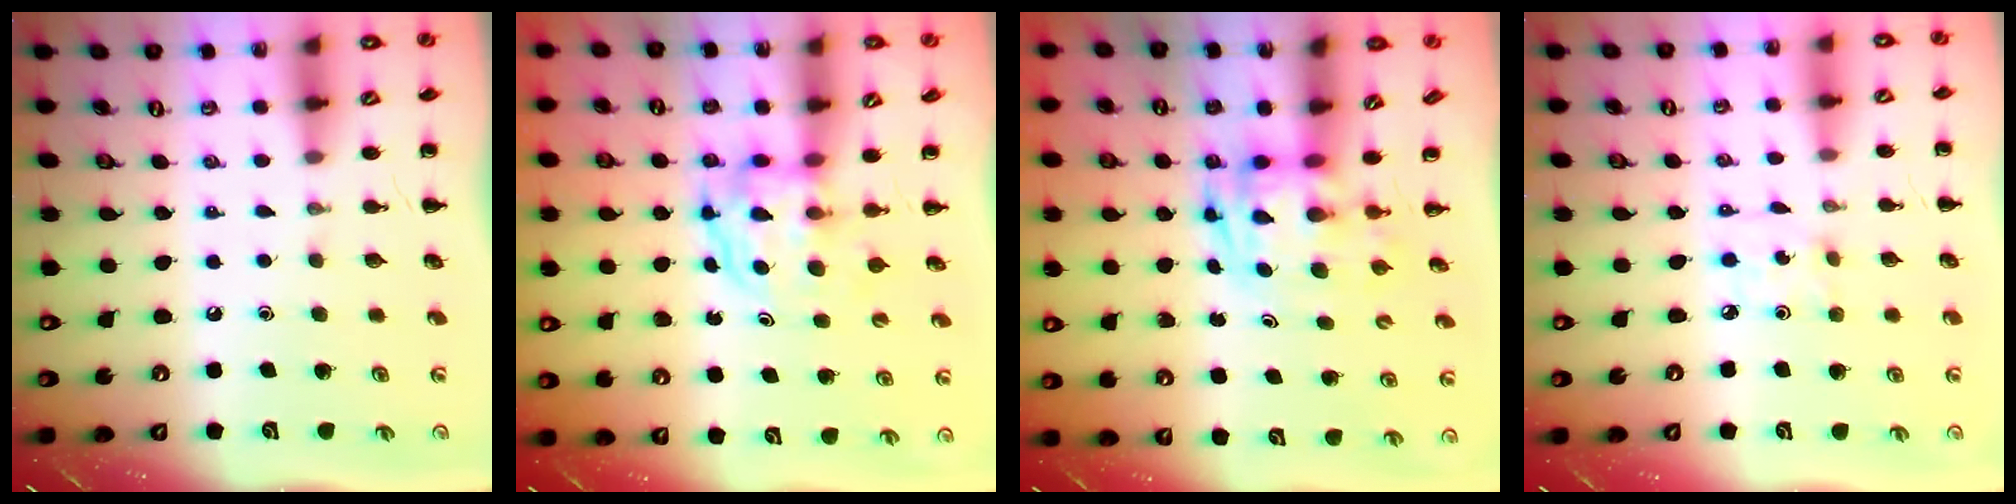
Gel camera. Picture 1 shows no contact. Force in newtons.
{"total": 3.9, "press": 3.9, "slide": 0.3}
{"total": 2.7, "press": 2.7, "slide": 0.5}
{"total": 2.5, "press": 2.4, "slide": 0.8}